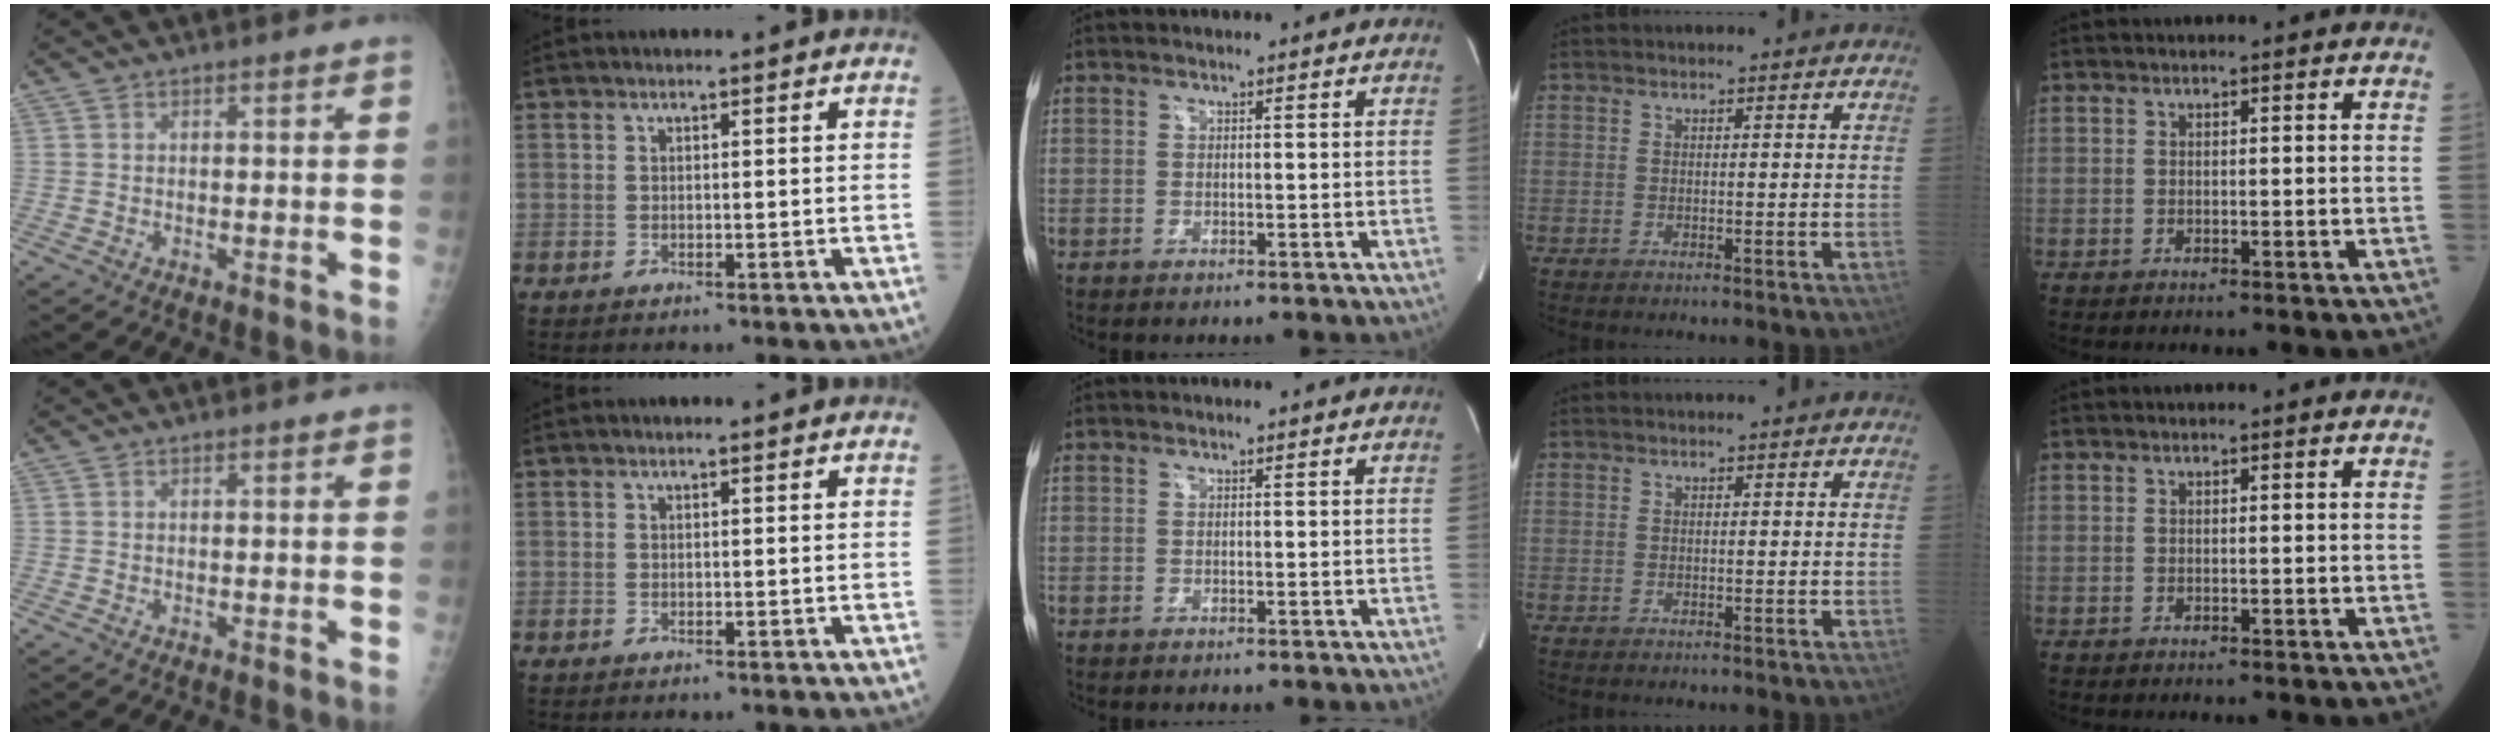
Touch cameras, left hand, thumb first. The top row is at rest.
{}